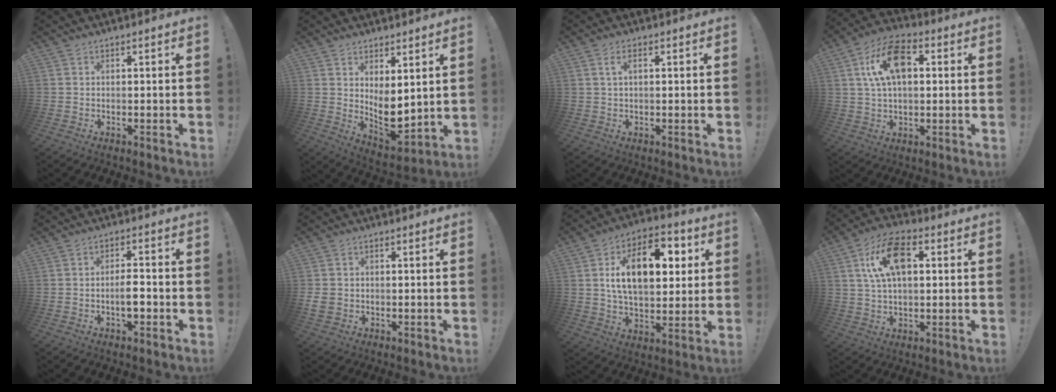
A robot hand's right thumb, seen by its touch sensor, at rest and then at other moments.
{"total": 8.0, "force": [2.6, 4.3, 6.3], "torque": [-0.079, -0.048, 0.059]}
{"total": 3.0, "force": [0.9, 1.3, 2.6], "torque": [-0.047, 0.003, 0.015]}
{"total": 15.5, "force": [4.2, 9.3, 11.6], "torque": [-0.185, 0.008, 0.077]}
{"total": 5.6, "force": [-1.7, 2.2, 4.8], "torque": [-0.069, 0.002, -0.032]}
{"total": 3.6, "force": [-0.4, 3.1, 1.7], "torque": [-0.035, -0.001, -0.006]}
{"total": 18.4, "force": [4.9, 10.8, 14.1], "torque": [-0.209, -0.003, 0.081]}
{"total": 15.0, "force": [4.3, 8.7, 11.4], "torque": [-0.189, 0.010, 0.081]}